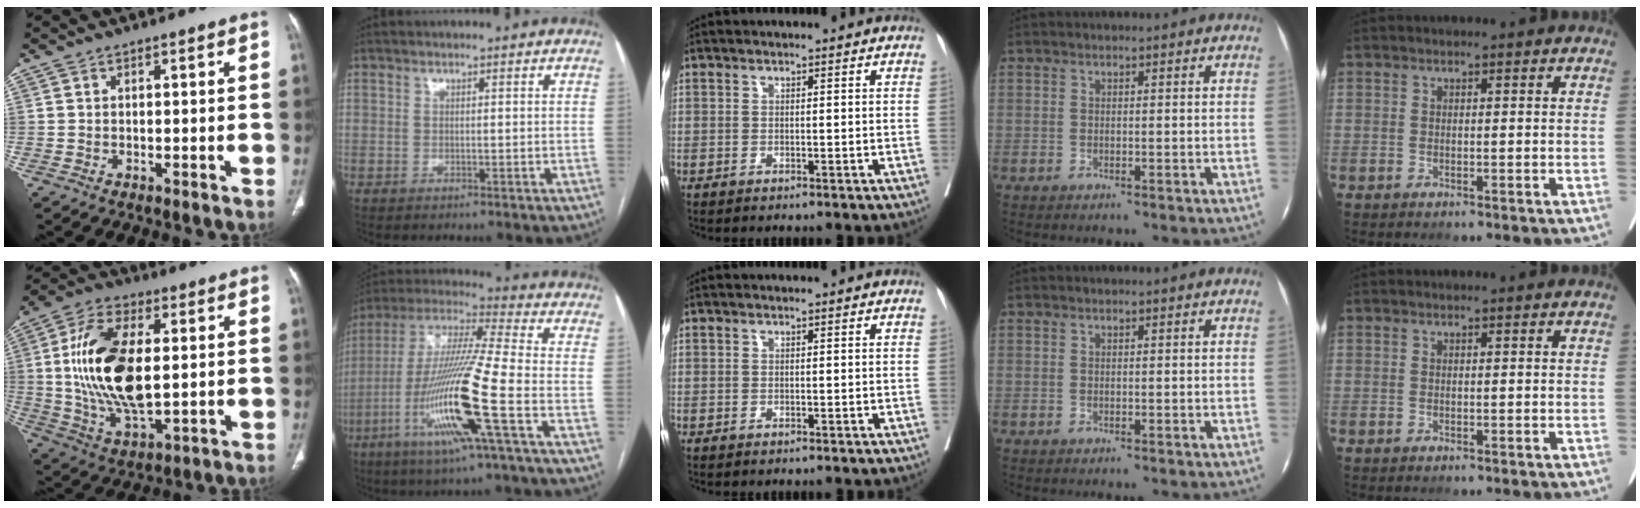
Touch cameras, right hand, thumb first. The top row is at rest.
{"thumb": {"total": 18.9, "force": [1.8, 9.4, 16.3], "torque": [-0.312, -0.009, 0.039]}, "index": {"total": 18.3, "force": [-6.2, -0.6, 17.2], "torque": [-0.352, -0.019, -0.126]}}